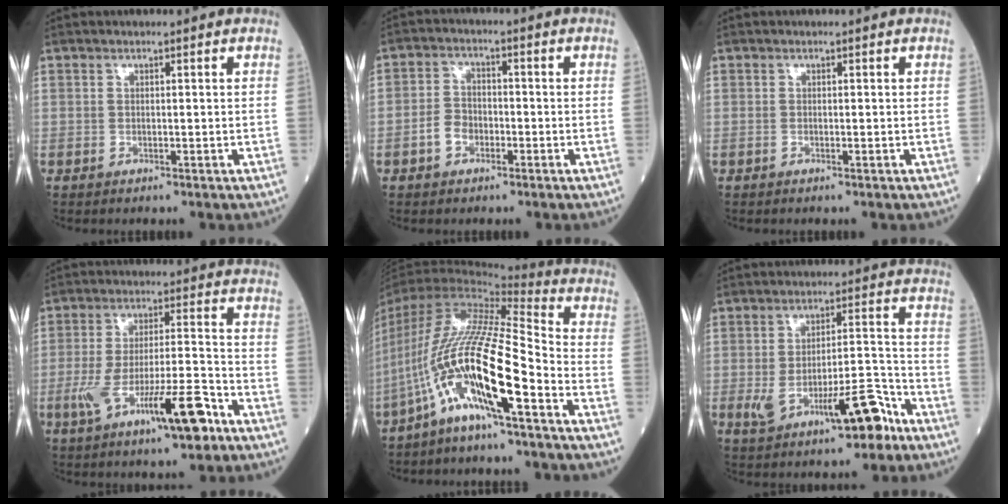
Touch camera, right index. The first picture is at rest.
{"total": 3.9, "force": [-1.8, 2.8, 2.1], "torque": [-0.043, 0.011, -0.035]}
{"total": 0.0}
{"total": 13.5, "force": [-6.3, 2.3, 11.7], "torque": [-0.210, -0.003, -0.102]}
{"total": 18.9, "force": [-7.9, 2.4, 17.0], "torque": [-0.363, -0.004, -0.145]}
{"total": 11.6, "force": [-5.1, 3.6, 9.8], "torque": [-0.163, 0.017, -0.072]}